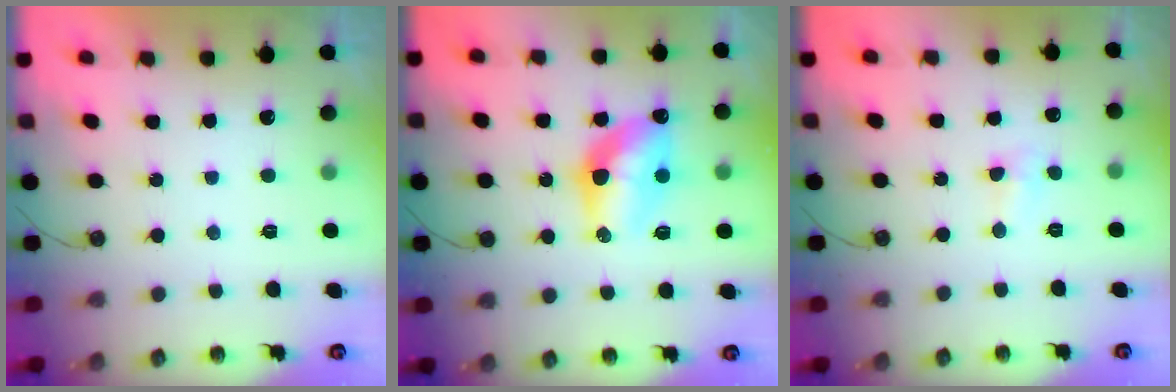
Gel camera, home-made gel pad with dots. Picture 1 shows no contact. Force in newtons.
{"total": 10.6, "press": 10.6, "slide": 0.9}
{"total": 3.1, "press": 3.1, "slide": 0.5}